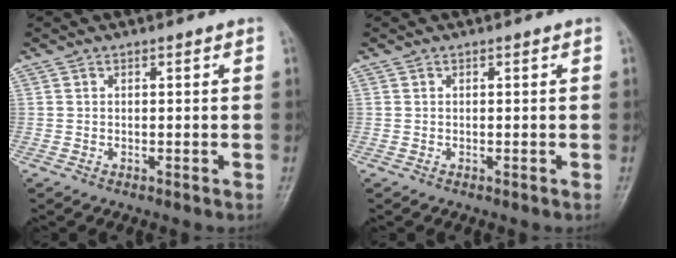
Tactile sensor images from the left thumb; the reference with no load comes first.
{"total": 0.0}